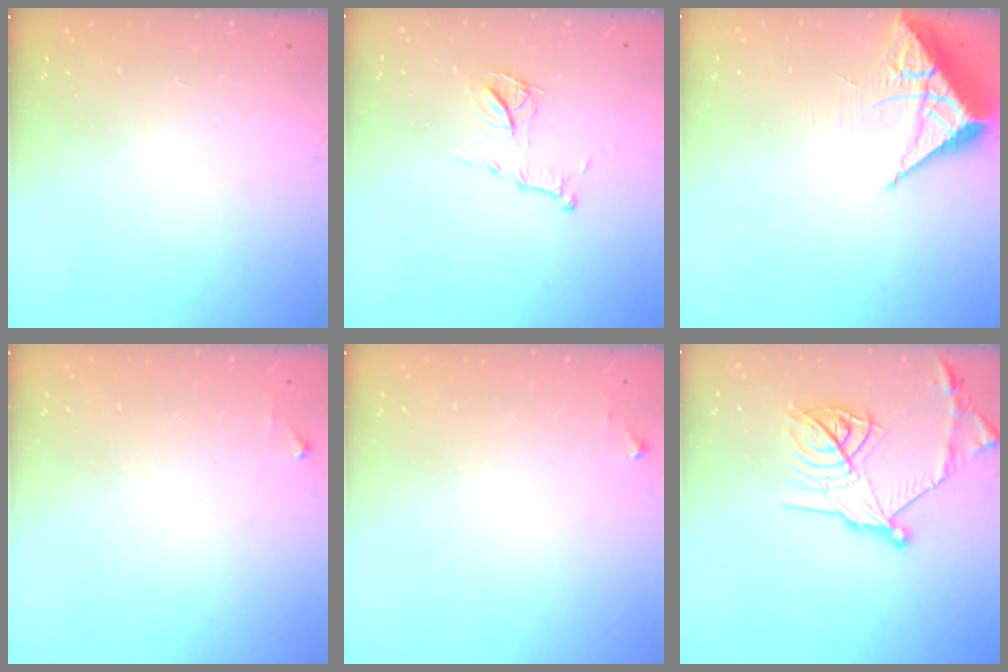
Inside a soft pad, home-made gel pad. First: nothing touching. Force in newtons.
{"total": 11.0, "press": 10.9, "slide": 0.4}
{"total": 7.7, "press": 7.7, "slide": 0.5}
{"total": 5.0, "press": 5.0, "slide": 0.7}
{"total": 5.0, "press": 5.0, "slide": 0.7}
{"total": 20.0, "press": 20.0, "slide": 1.2}